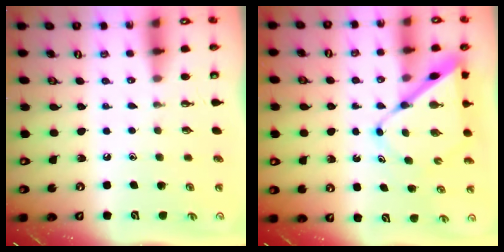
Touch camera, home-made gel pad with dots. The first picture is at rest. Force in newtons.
{"total": 9.6, "press": 9.6, "slide": 1.0}